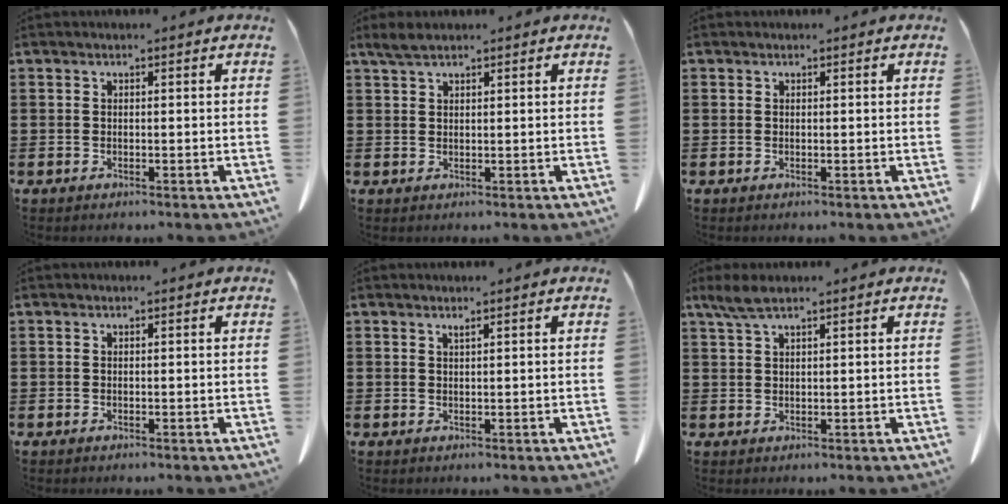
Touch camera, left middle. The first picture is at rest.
{"total": 2.2, "force": [1.7, 0.5, 1.3], "torque": [-0.030, 0.004, 0.031]}
{"total": 0.0}
{"total": 0.0}
{"total": 0.6, "force": [0.5, -0.1, 0.4], "torque": [-0.008, -0.003, 0.011]}
{"total": 3.3, "force": [2.2, 0.7, 2.3], "torque": [-0.050, 0.001, 0.041]}